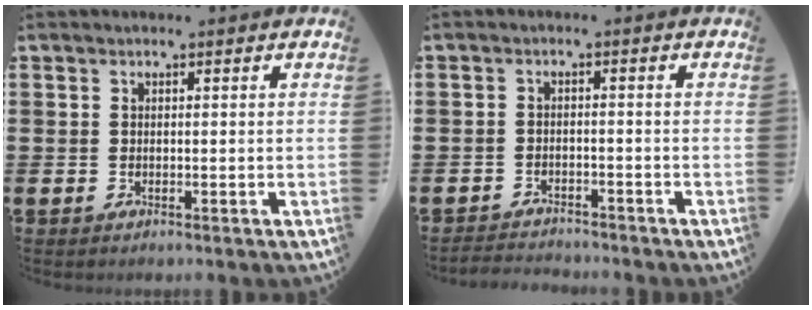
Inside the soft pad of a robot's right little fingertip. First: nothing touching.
{"total": 2.1, "force": [-2.1, 0.0, -0.3], "torque": [-0.004, 0.002, -0.046]}